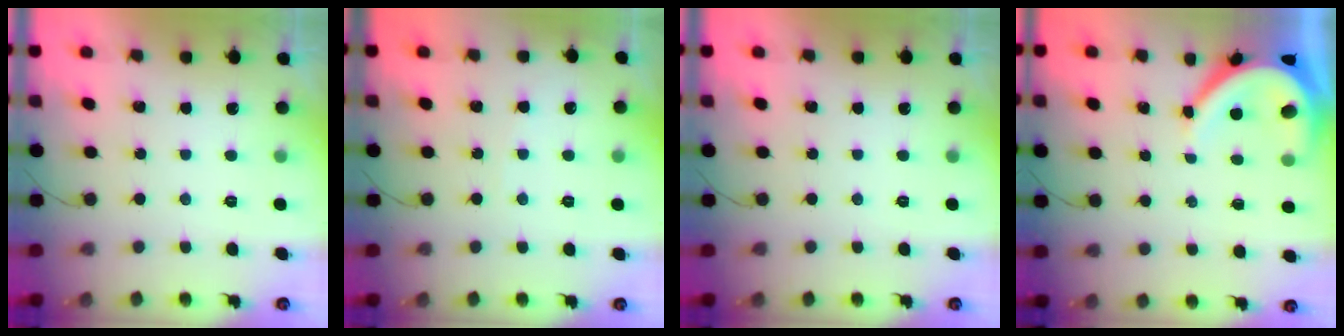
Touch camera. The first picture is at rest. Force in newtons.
{"total": 2.9, "press": 2.9, "slide": 0.4}
{"total": 0.0}
{"total": 7.5, "press": 7.5, "slide": 0.9}